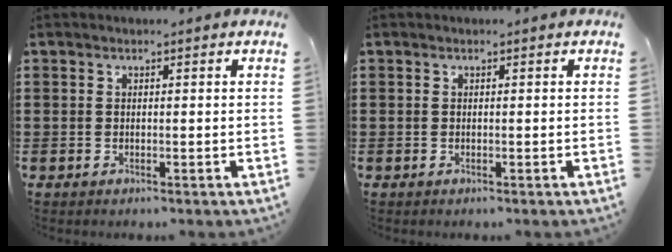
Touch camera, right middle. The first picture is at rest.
{"total": 0.0}